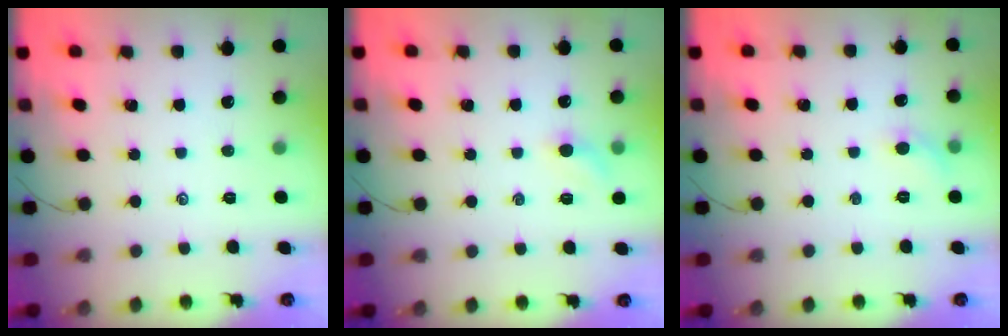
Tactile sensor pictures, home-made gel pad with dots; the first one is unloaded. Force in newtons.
{"total": 4.4, "press": 4.3, "slide": 1.0}
{"total": 5.0, "press": 4.7, "slide": 1.6}